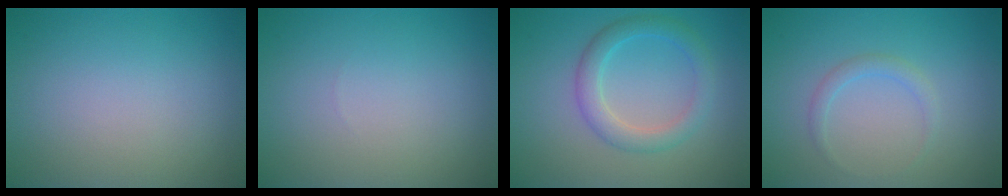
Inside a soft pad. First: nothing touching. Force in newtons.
{"total": 0.0}
{"total": 3.1, "press": 3.1, "slide": 0.2}
{"total": 1.2, "press": 1.2, "slide": 0.0}